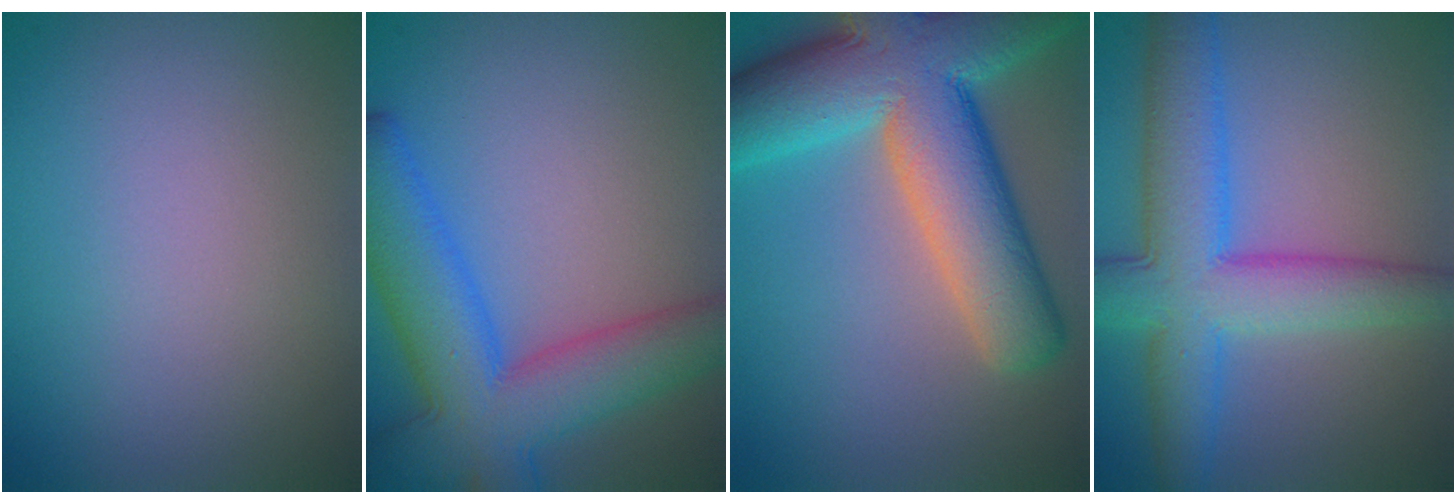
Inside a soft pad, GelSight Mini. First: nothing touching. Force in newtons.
{"total": 9.6, "press": 9.6, "slide": 0.4}
{"total": 13.7, "press": 13.7, "slide": 0.6}
{"total": 8.1, "press": 8.1, "slide": 0.2}